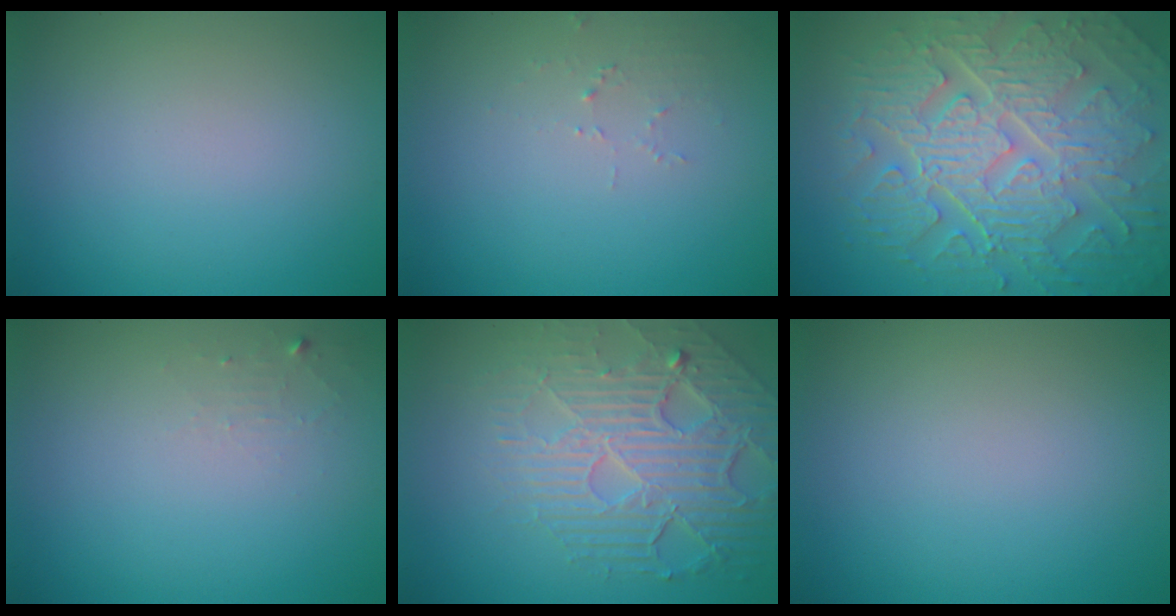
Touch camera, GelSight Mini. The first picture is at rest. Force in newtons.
{"total": 1.1, "press": 1.1, "slide": 0.1}
{"total": 10.6, "press": 7.0, "slide": 7.9}
{"total": 1.0, "press": 1.0, "slide": 0.1}
{"total": 7.1, "press": 5.1, "slide": 4.9}
{"total": 0.0}